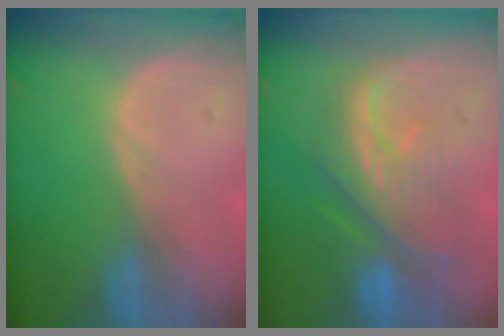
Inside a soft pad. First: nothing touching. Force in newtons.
{"total": 10.2, "press": 9.0, "slide": 5.0}